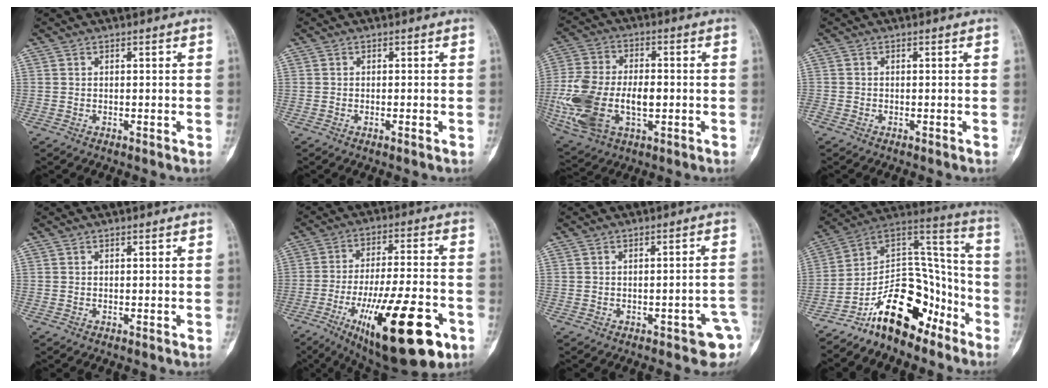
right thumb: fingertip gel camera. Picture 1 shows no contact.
{"total": 1.0, "force": [-0.4, 0.1, 0.9], "torque": [-0.018, 0.000, -0.005]}
{"total": 17.8, "force": [-3.1, 10.5, 14.1], "torque": [-0.295, 0.012, -0.046]}
{"total": 0.5, "force": [-0.3, 0.2, 0.4], "torque": [-0.015, -0.005, -0.014]}
{"total": 0.0}
{"total": 24.7, "force": [-10.5, 7.9, 20.9], "torque": [-0.316, 0.034, -0.151]}
{"total": 6.1, "force": [-2.5, 2.3, 5.1], "torque": [-0.047, 0.016, -0.026]}
{"total": 18.4, "force": [-11.3, 9.8, 10.6], "torque": [-0.129, 0.125, -0.195]}